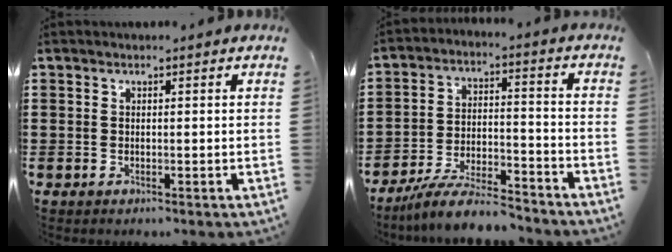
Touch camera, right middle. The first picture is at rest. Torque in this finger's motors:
{"motor_torque": [1.94, -0.20, 0.48, 0.18]}